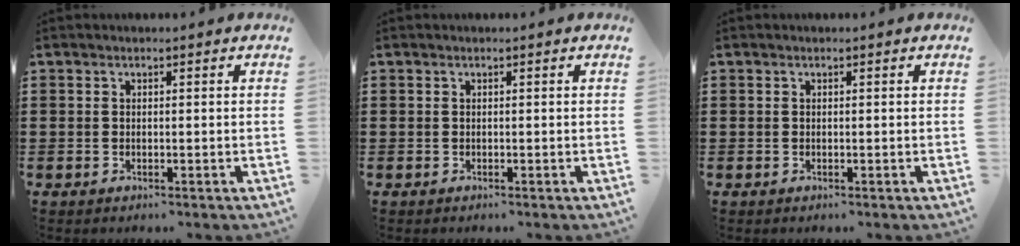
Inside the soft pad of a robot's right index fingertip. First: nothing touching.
{"total": 0.0}
{"total": 0.0}